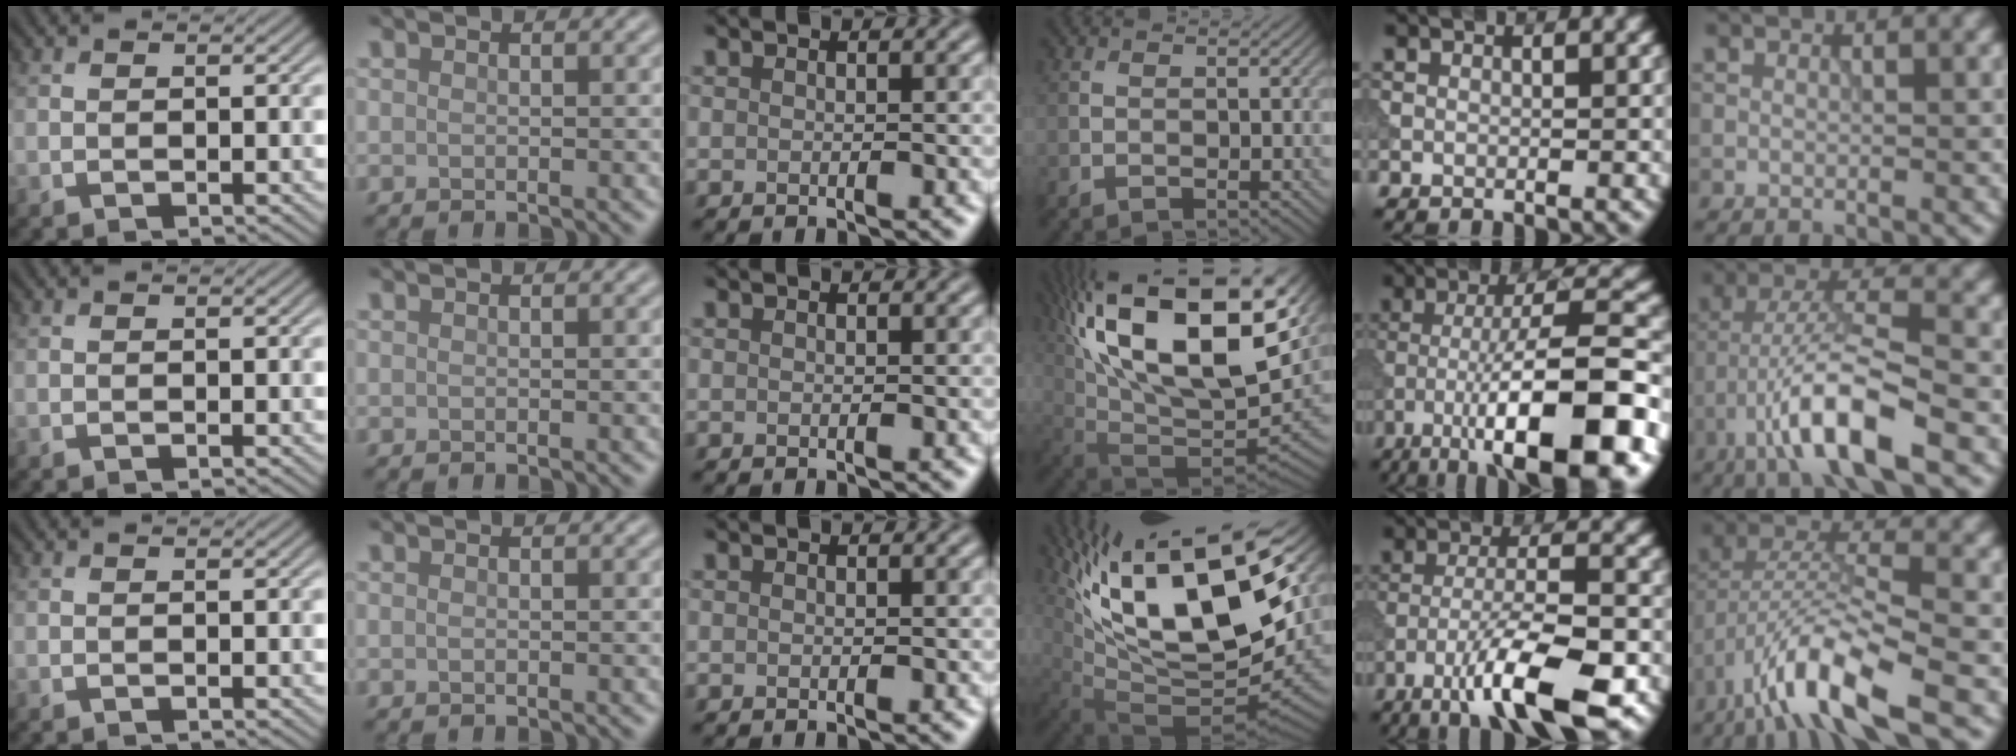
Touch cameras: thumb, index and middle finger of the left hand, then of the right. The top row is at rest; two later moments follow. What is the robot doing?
{"motion": "dispense", "object": "syringe"}